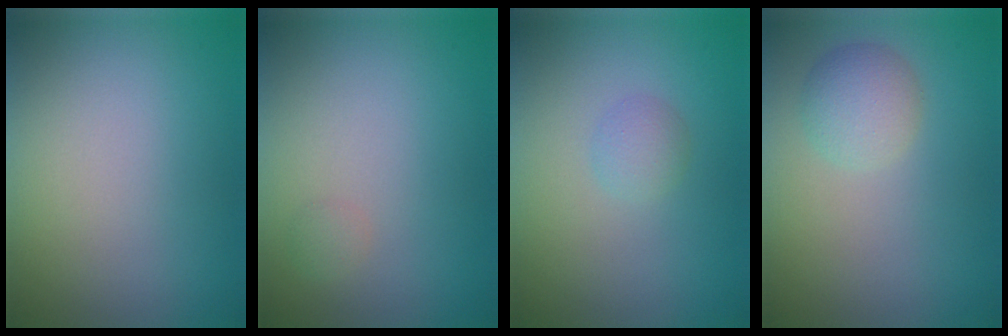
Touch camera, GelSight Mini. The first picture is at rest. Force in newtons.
{"total": 0.7, "press": 0.7, "slide": 0.0}
{"total": 1.2, "press": 1.2, "slide": 0.0}
{"total": 2.4, "press": 2.4, "slide": 0.0}